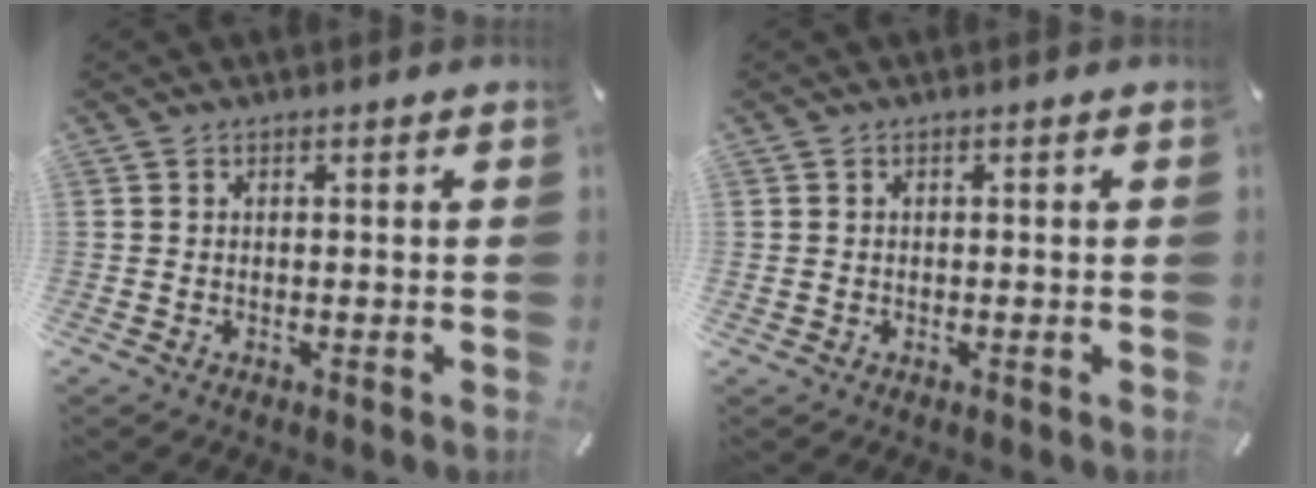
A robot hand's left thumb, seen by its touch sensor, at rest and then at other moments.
{"total": 0.7, "force": [-0.1, 0.6, 0.3], "torque": [-0.005, 0.004, -0.003]}